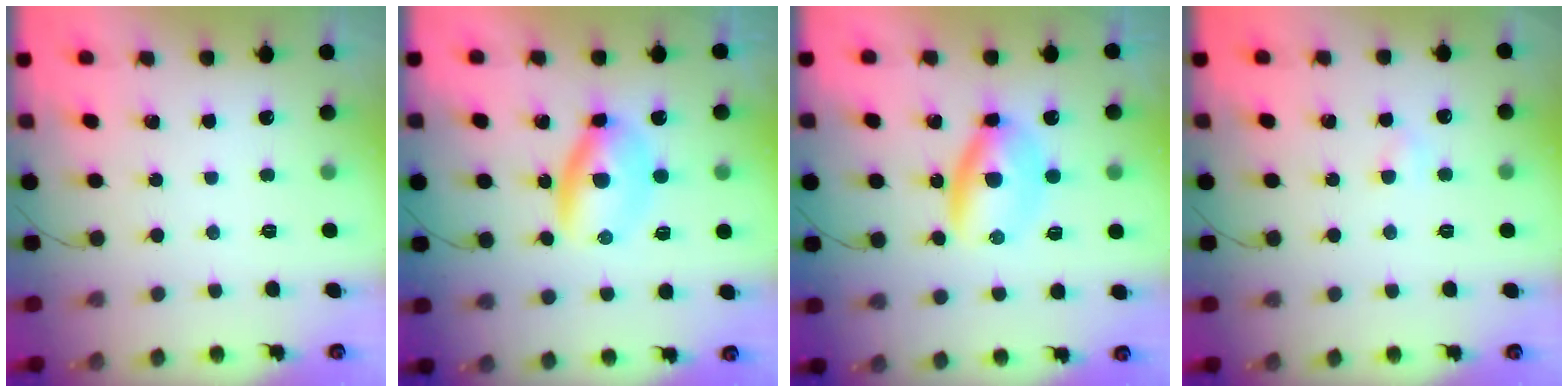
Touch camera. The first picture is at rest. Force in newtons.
{"total": 5.7, "press": 5.6, "slide": 1.1}
{"total": 6.1, "press": 6.0, "slide": 1.2}
{"total": 2.7, "press": 2.6, "slide": 0.9}